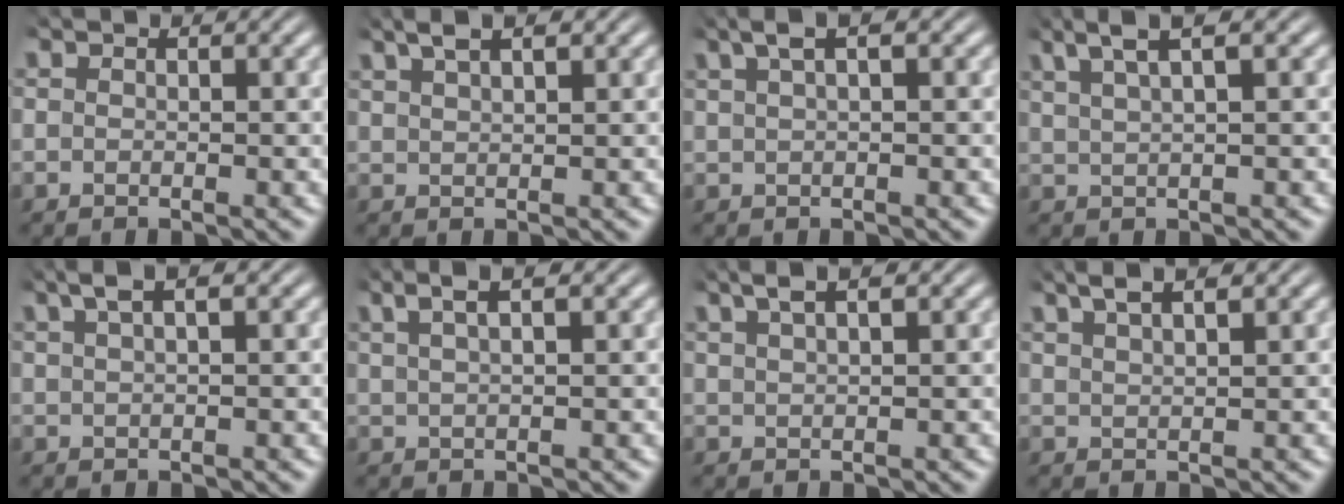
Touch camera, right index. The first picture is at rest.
{"total": 3.4, "force": [2.5, 0.8, 2.1], "torque": [-0.039, 0.013, 0.042]}
{"total": 3.2, "force": [1.8, 0.9, 2.5], "torque": [-0.041, 0.020, 0.025]}
{"total": 4.1, "force": [2.9, 0.8, 2.9], "torque": [-0.051, 0.020, 0.041]}
{"total": 3.3, "force": [2.1, 0.7, 2.4], "torque": [-0.041, 0.018, 0.031]}
{"total": 3.7, "force": [2.3, 1.0, 2.7], "torque": [-0.041, 0.019, 0.032]}
{"total": 3.6, "force": [2.6, 0.7, 2.3], "torque": [-0.041, 0.015, 0.041]}
{"total": 3.9, "force": [3.1, 0.8, 2.3], "torque": [-0.042, 0.012, 0.051]}